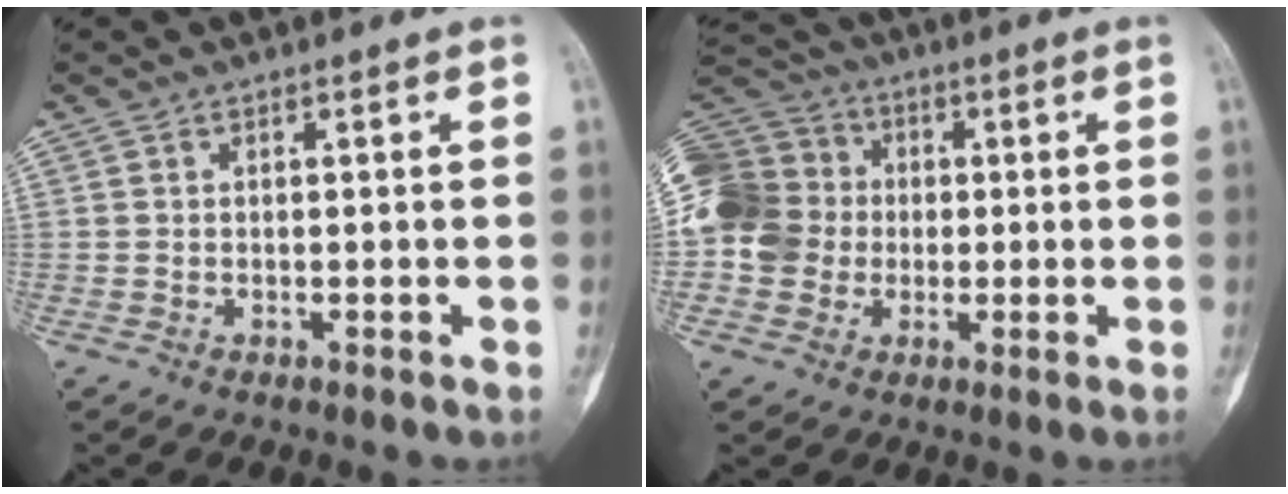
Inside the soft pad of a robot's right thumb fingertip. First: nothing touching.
{"total": 15.7, "force": [-0.6, 14.5, 6.0], "torque": [-0.123, 0.041, -0.011]}